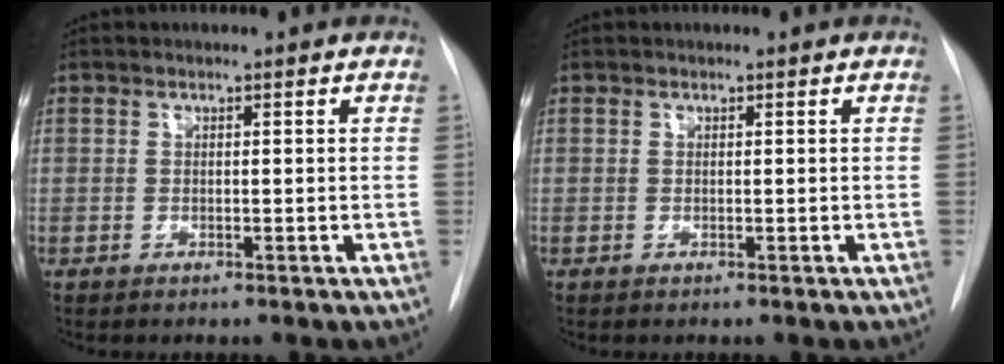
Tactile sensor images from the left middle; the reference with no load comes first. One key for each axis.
{"total": 0.0}